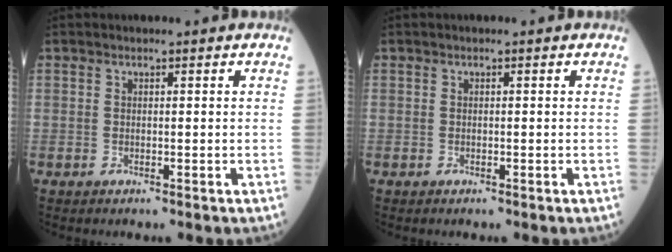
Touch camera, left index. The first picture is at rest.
{"total": 0.0}